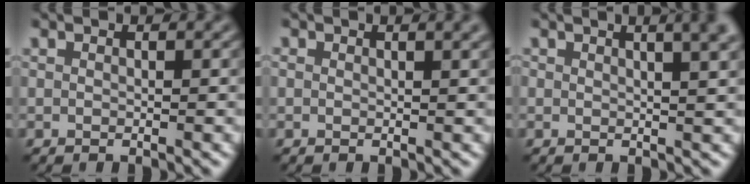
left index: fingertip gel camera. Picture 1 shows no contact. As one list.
[{"total": 2.2, "force": [1.2, 0.9, 1.5], "torque": [-0.010, 0.002, 0.010]}, {"total": 6.0, "force": [3.1, 2.8, 4.3], "torque": [-0.015, 0.042, 0.006]}]